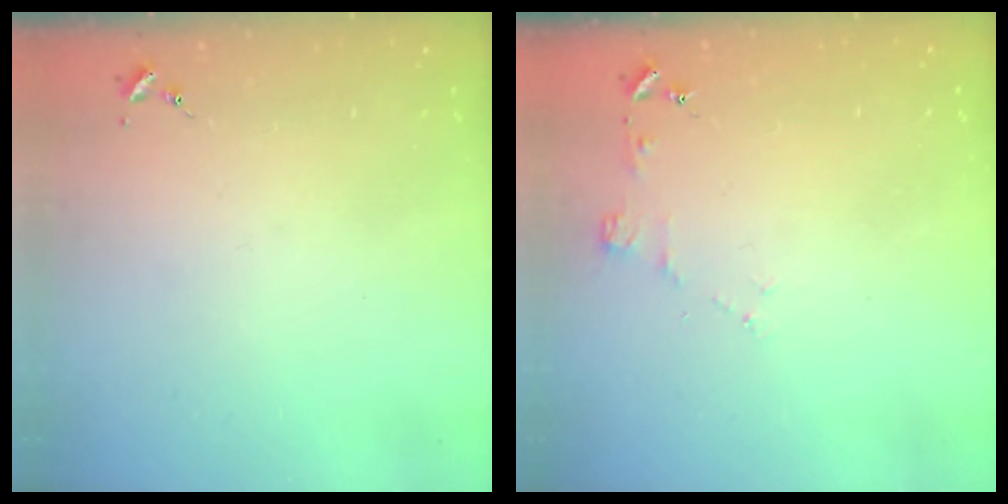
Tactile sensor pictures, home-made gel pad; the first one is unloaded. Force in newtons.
{"total": 4.0, "press": 3.9, "slide": 0.5}